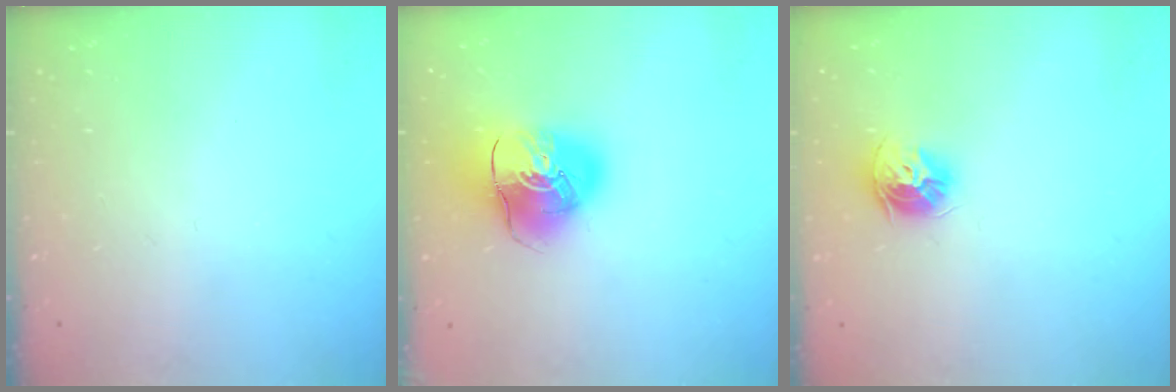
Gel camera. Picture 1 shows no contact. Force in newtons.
{"total": 11.7, "press": 11.5, "slide": 1.8}
{"total": 9.6, "press": 9.6, "slide": 0.9}